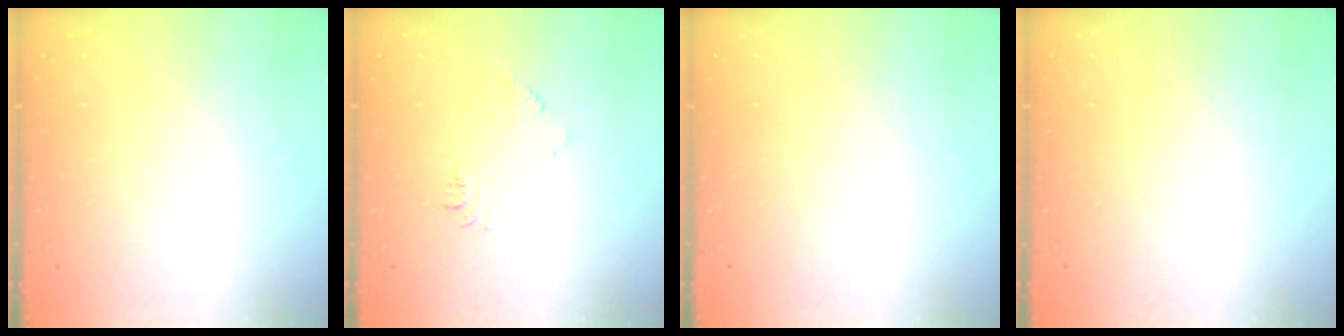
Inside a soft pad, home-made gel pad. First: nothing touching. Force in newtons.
{"total": 6.9, "press": 6.8, "slide": 0.8}
{"total": 0.0}
{"total": 2.8, "press": 2.8, "slide": 0.4}